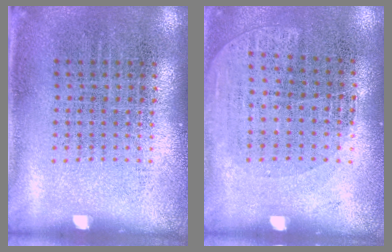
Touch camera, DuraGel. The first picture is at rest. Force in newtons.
{"total": 1.2, "press": 1.0, "slide": 0.7}